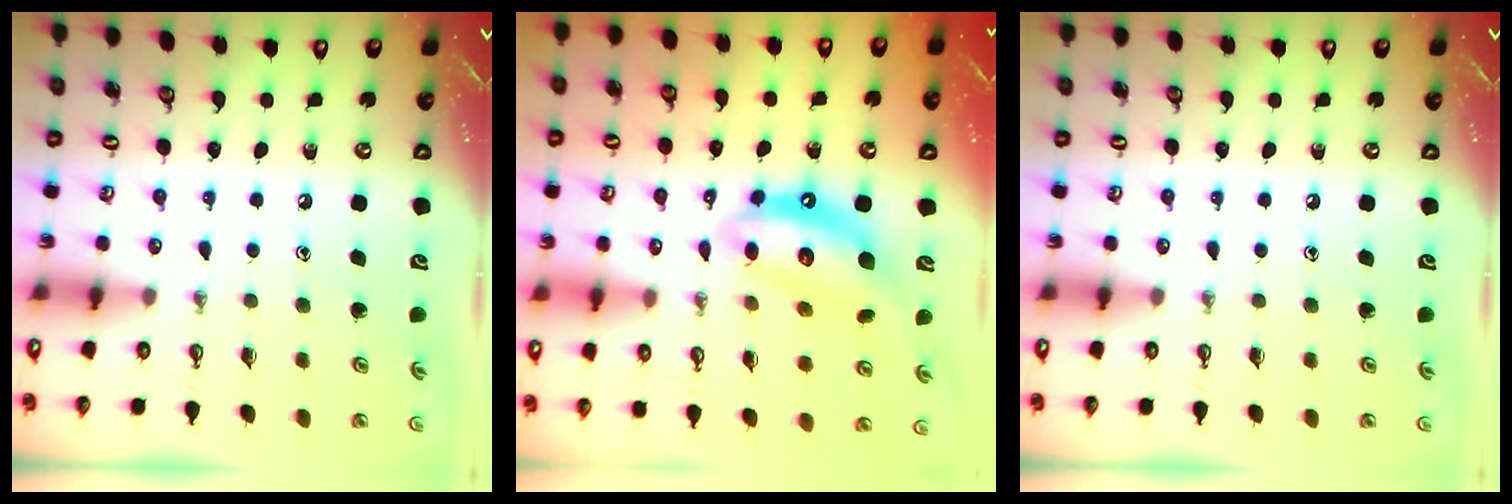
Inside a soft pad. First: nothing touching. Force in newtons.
{"total": 12.0, "press": 12.0, "slide": 1.2}
{"total": 0.0}